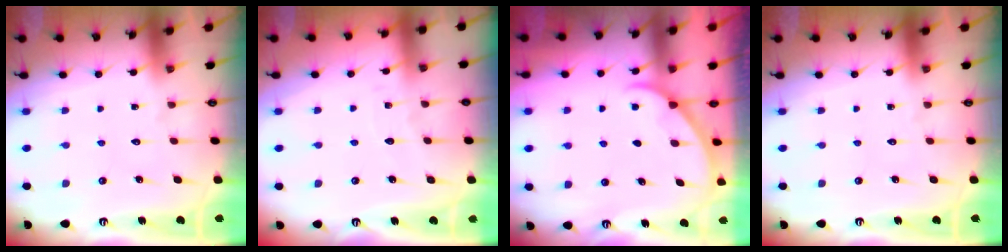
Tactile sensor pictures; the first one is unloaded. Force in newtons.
{"total": 2.3, "press": 2.3, "slide": 0.3}
{"total": 1.6, "press": 1.6, "slide": 0.2}
{"total": 0.0}